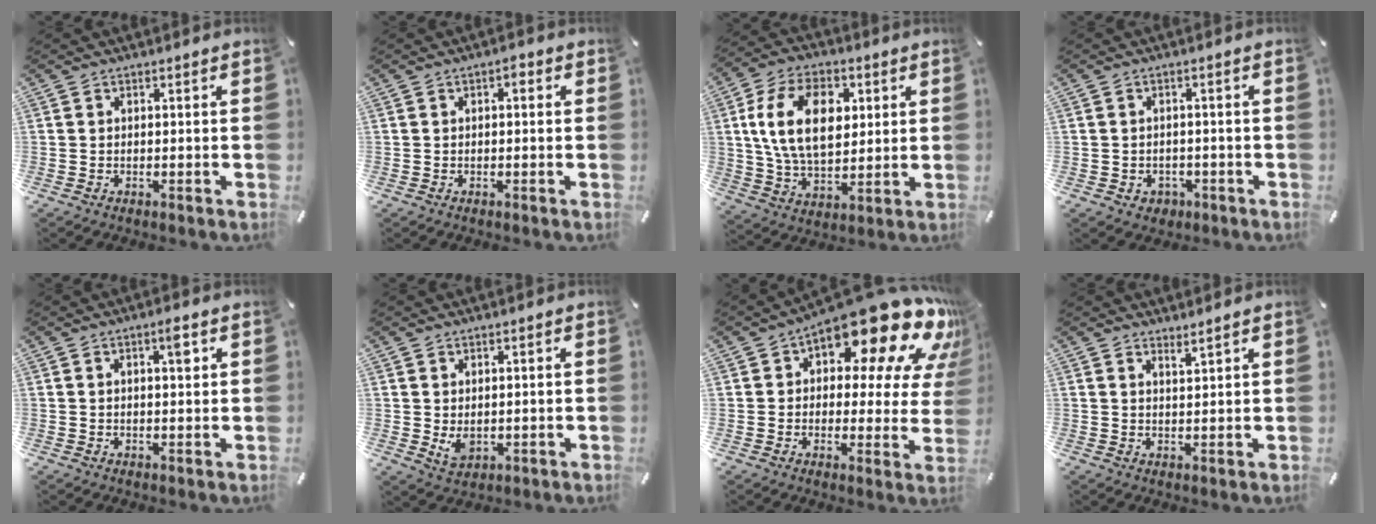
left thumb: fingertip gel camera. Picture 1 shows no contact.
{"total": 1.6, "force": [0.0, 0.8, 1.4], "torque": [-0.028, 0.008, -0.002]}
{"total": 16.1, "force": [4.0, 10.5, 11.6], "torque": [-0.229, 0.008, 0.065]}
{"total": 2.8, "force": [-0.8, 2.6, 0.8], "torque": [-0.008, 0.001, -0.018]}
{"total": 3.4, "force": [1.3, 1.1, 3.0], "torque": [-0.046, 0.000, 0.015]}
{"total": 3.6, "force": [0.5, 2.7, 2.3], "torque": [-0.047, -0.005, 0.009]}
{"total": 21.0, "force": [14.2, 8.0, 13.4], "torque": [-0.194, -0.107, 0.236]}
{"total": 2.4, "force": [2.3, -0.3, 0.5], "torque": [-0.013, -0.011, 0.043]}